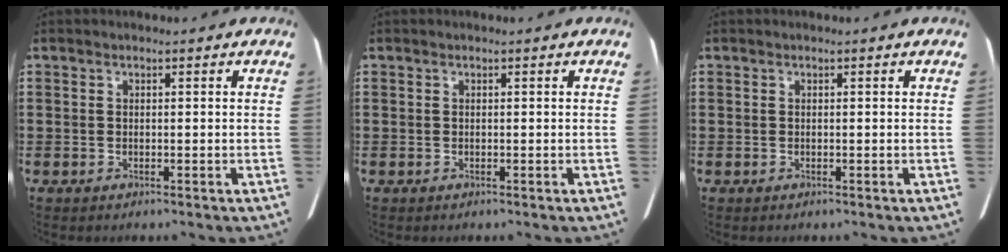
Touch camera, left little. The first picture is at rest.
{"total": 0.0}
{"total": 0.0}